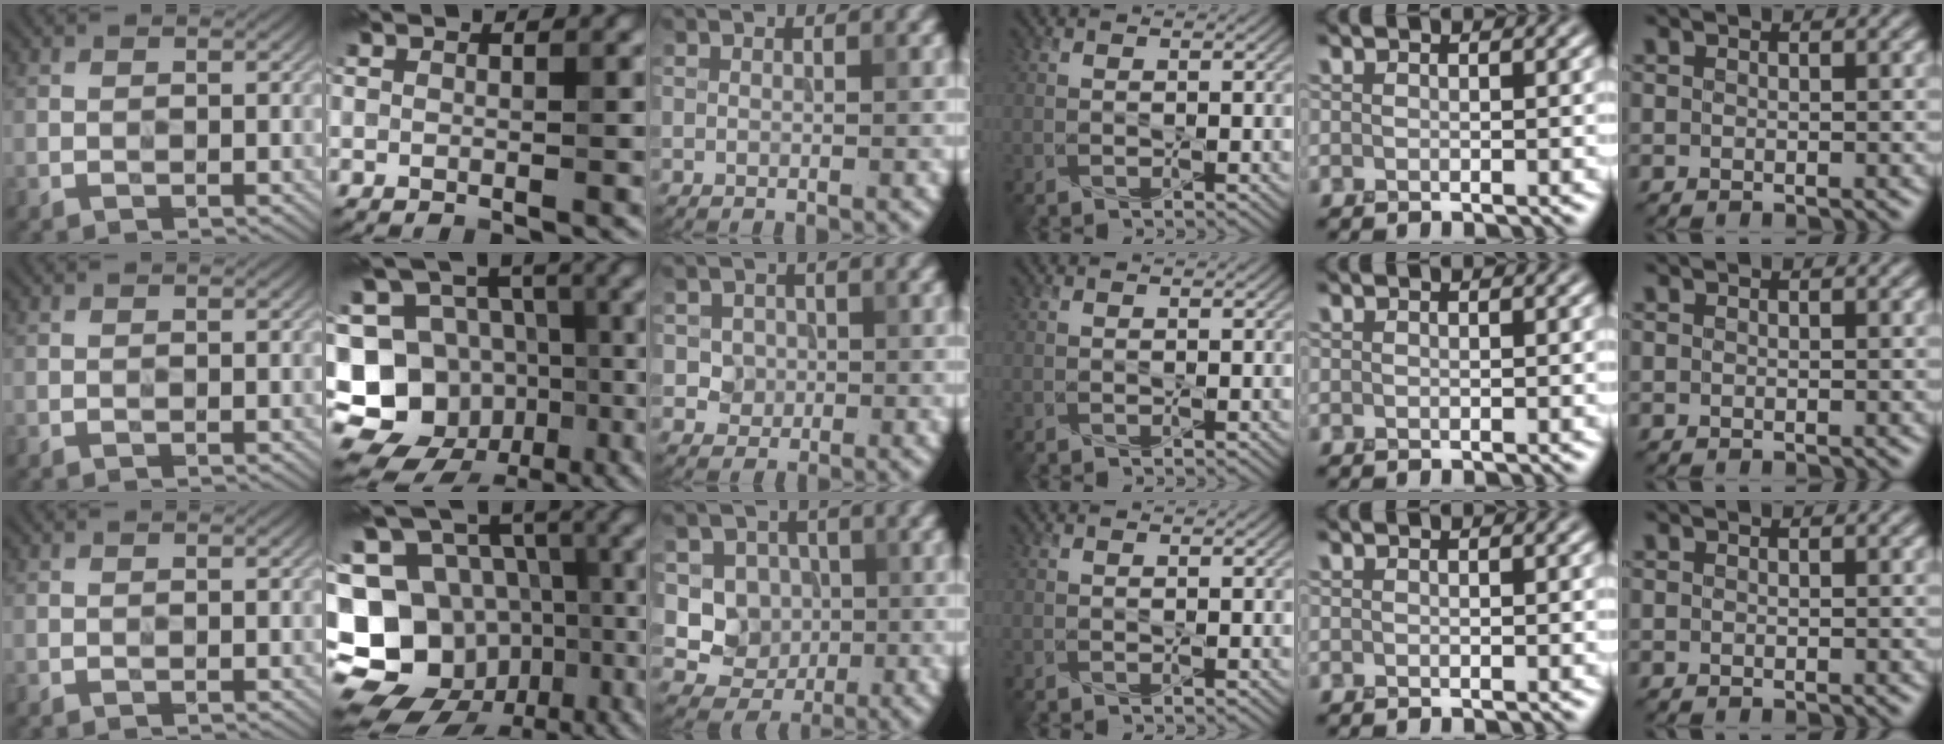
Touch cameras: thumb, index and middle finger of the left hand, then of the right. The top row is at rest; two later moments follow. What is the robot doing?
{"motion": "press", "object": "button"}